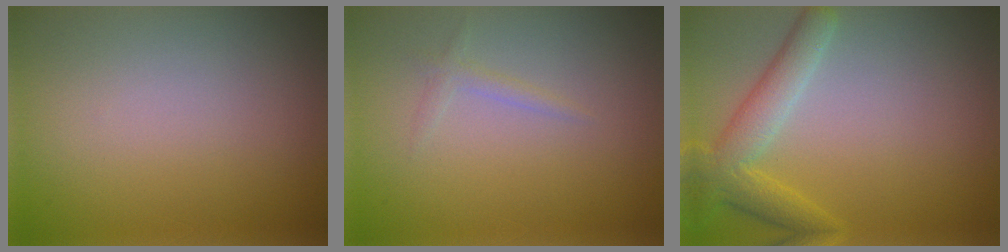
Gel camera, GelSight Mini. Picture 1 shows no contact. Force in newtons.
{"total": 0.9, "press": 0.9, "slide": 0.1}
{"total": 4.1, "press": 4.1, "slide": 0.3}